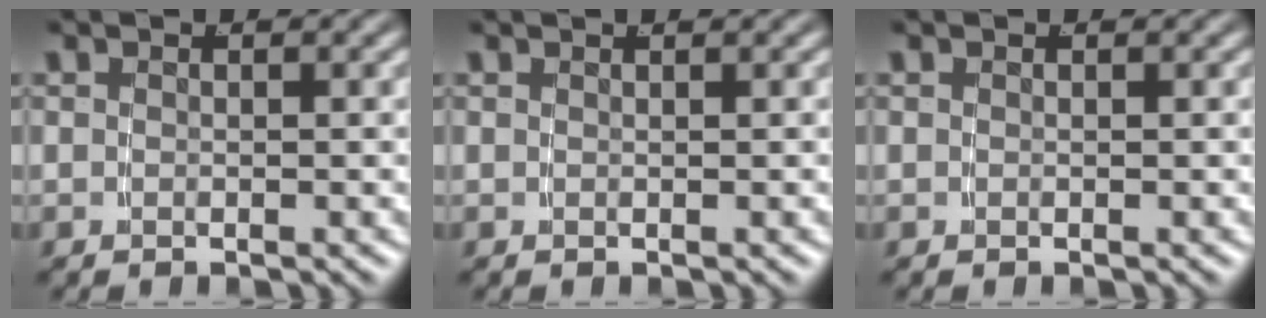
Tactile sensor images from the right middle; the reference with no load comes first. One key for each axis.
{"total": 0.7, "fx": 0.5, "fy": -0.5, "fz": 0.1, "tx": 0.003, "ty": 0.003, "tz": 0.008}
{"total": 0.0}